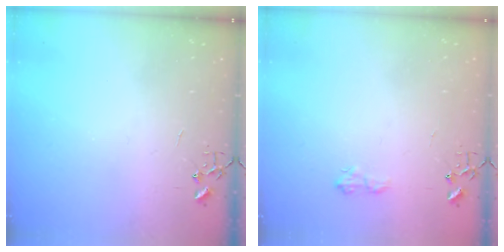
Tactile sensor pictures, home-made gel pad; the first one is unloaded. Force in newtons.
{"total": 7.6, "press": 7.6, "slide": 0.9}